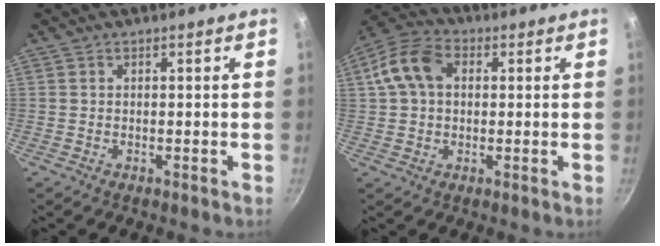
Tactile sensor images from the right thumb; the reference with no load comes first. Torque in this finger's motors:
{"motor_torque": [-0.55, 0.68, 0.27, -0.38, 0.17]}